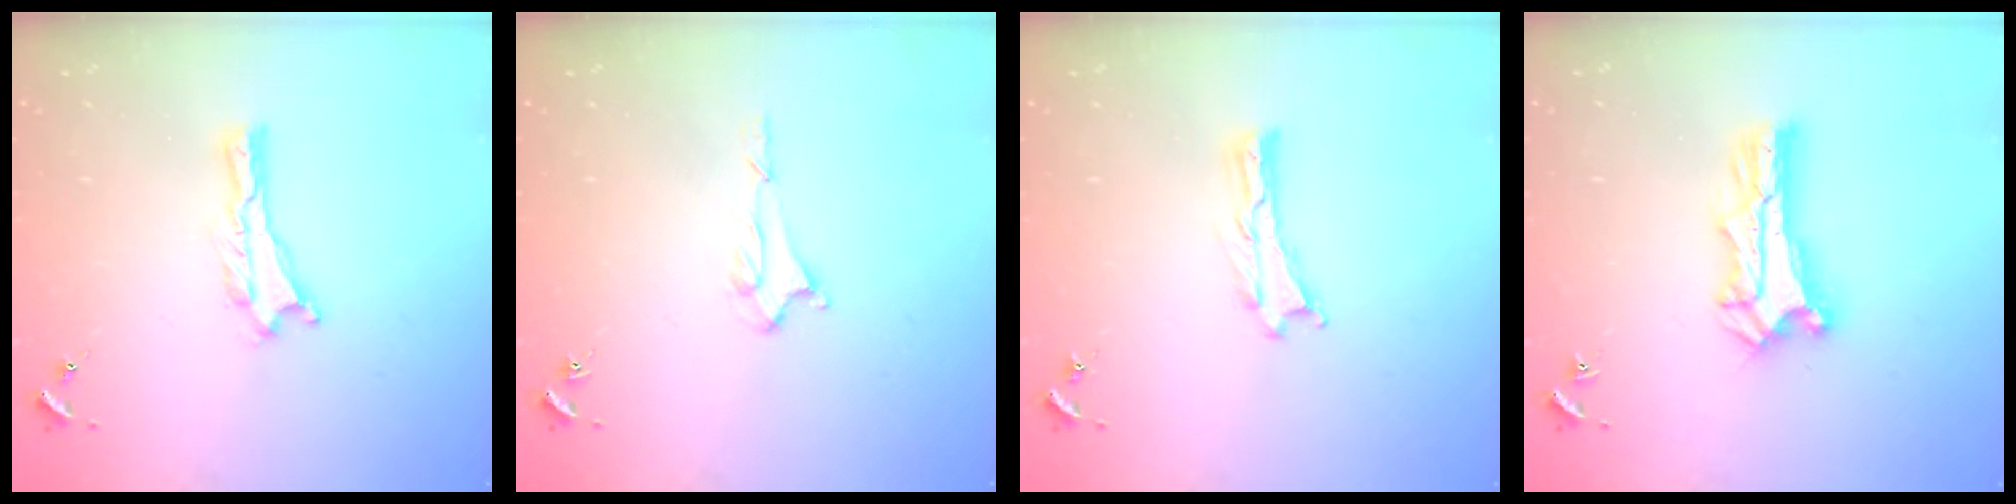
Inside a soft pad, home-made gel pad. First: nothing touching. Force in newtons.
{"total": 1.5, "press": 1.5, "slide": 0.2}
{"total": 0.0}
{"total": 2.7, "press": 2.7, "slide": 0.3}